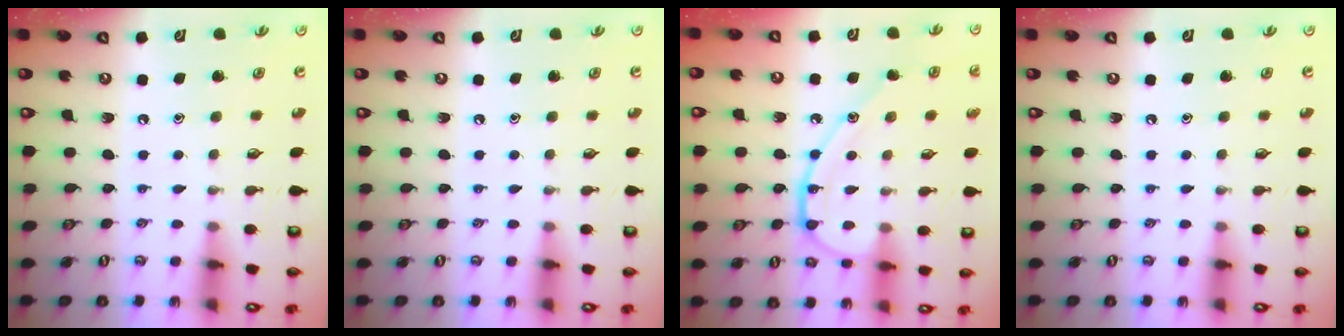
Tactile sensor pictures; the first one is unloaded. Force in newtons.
{"total": 0.0}
{"total": 12.6, "press": 12.6, "slide": 0.5}
{"total": 0.0}